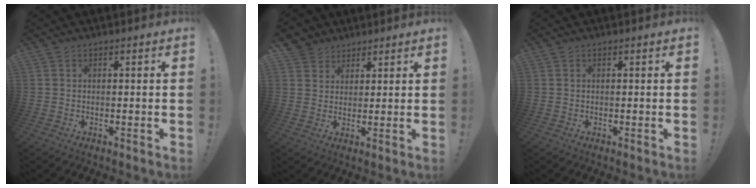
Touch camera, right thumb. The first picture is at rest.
{"total": 4.8, "force": [3.3, 3.5, -0.1], "torque": [0.002, -0.027, 0.063]}
{"total": 0.0}